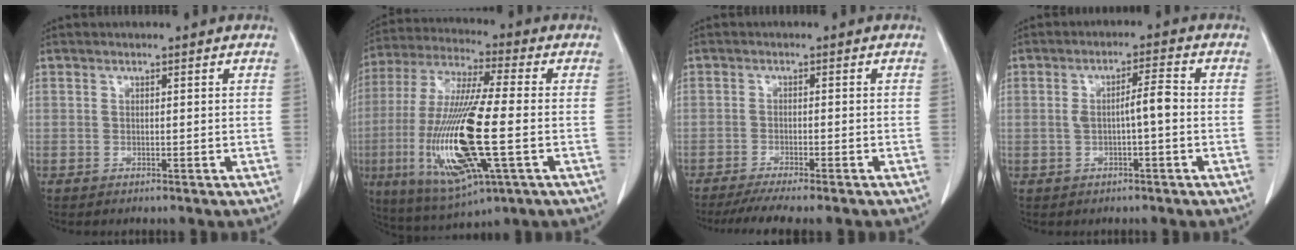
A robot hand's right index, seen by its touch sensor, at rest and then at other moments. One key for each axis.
{"total": 19.9, "fx": -4.4, "fy": 2.9, "fz": 19.2, "tx": -0.403, "ty": -0.022, "tz": -0.072}
{"total": 8.8, "fx": -7.5, "fy": 0.6, "fz": 4.6, "tx": -0.056, "ty": -0.012, "tz": -0.113}
{"total": 4.3, "fx": -0.4, "fy": 0.6, "fz": 4.3, "tx": -0.075, "ty": 0.013, "tz": -0.004}